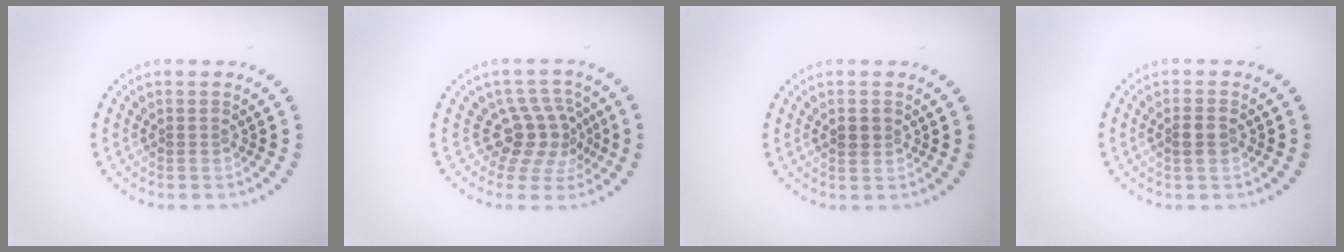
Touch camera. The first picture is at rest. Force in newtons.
{"total": 3.8, "press": 2.9, "slide": 2.4}
{"total": 1.3, "press": 1.2, "slide": 0.2}
{"total": 1.6, "press": 1.6, "slide": 0.3}